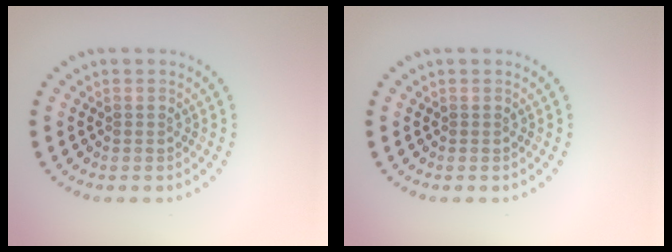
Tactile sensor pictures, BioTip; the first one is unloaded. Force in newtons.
{"total": 0.0}